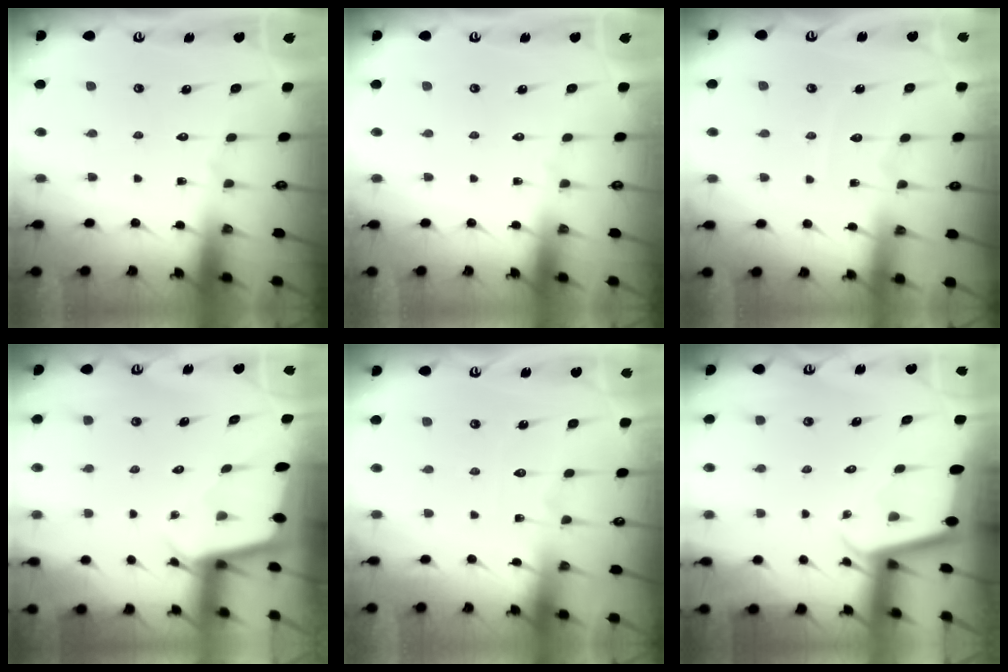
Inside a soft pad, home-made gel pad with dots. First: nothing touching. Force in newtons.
{"total": 0.0}
{"total": 3.9, "press": 3.8, "slide": 0.3}
{"total": 2.4, "press": 2.4, "slide": 0.1}
{"total": 6.1, "press": 6.1, "slide": 0.7}
{"total": 1.9, "press": 1.9, "slide": 0.1}